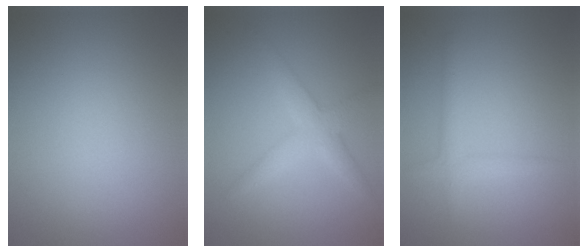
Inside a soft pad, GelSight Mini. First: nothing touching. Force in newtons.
{"total": 3.1, "press": 3.1, "slide": 0.0}
{"total": 1.7, "press": 1.7, "slide": 0.0}